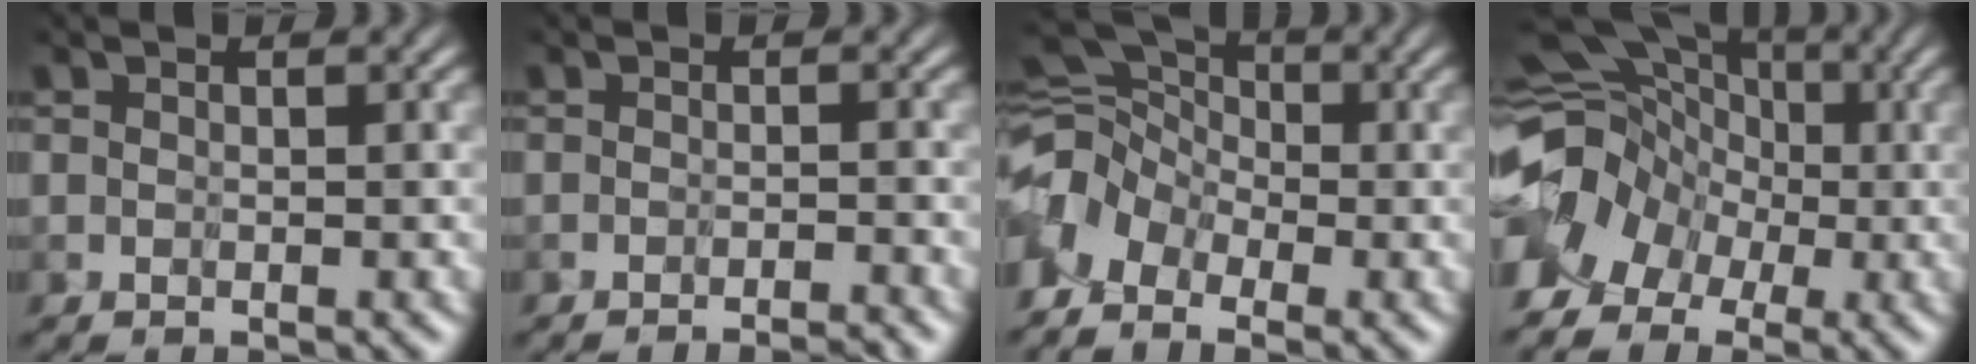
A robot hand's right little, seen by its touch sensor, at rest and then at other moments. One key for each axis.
{"total": 3.1, "fx": -2.9, "fy": -1.0, "fz": -0.4, "tx": 0.023, "ty": 0.000, "tz": -0.045}
{"total": 3.6, "fx": -3.0, "fy": 1.6, "fz": 0.9, "tx": -0.034, "ty": 0.012, "tz": -0.079}
{"total": 8.7, "fx": -2.4, "fy": 7.6, "fz": 3.6, "tx": -0.083, "ty": 0.002, "tz": -0.065}